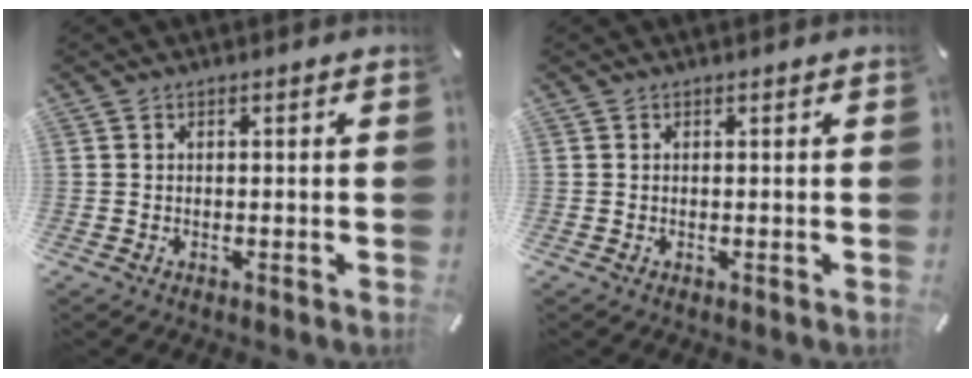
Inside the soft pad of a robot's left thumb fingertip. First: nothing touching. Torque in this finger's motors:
{"motor_torque": [-0.09, 0.01, -0.04, 0.03, 0.00]}